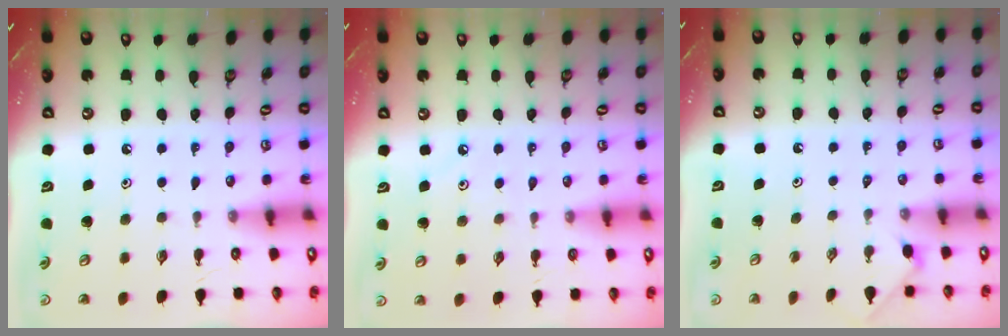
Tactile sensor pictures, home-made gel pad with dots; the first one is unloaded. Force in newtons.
{"total": 3.3, "press": 3.3, "slide": 0.5}
{"total": 1.4, "press": 1.4, "slide": 0.4}